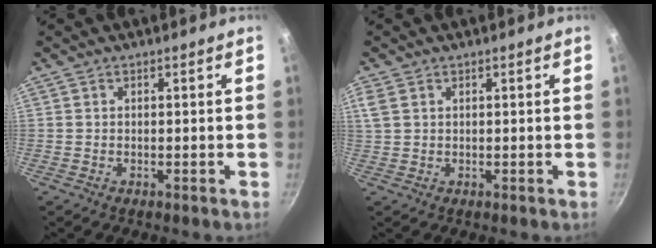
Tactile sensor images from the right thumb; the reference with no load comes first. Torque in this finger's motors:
{"motor_torque": [1.25, 3.71, 1.36, 0.08, 0.23]}